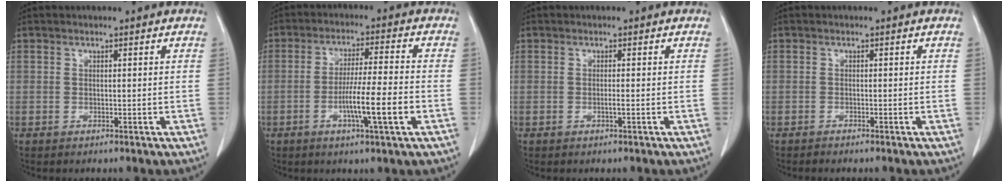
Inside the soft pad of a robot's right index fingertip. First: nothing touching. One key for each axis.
{"total": 9.0, "fx": -2.9, "fy": -0.4, "fz": 8.5, "tx": -0.147, "ty": -0.008, "tz": -0.053}
{"total": 0.7, "fx": -0.2, "fy": -0.1, "fz": 0.7, "tx": -0.014, "ty": 0.000, "tz": -0.004}
{"total": 1.4, "fx": -1.2, "fy": 0.0, "fz": 0.7, "tx": -0.012, "ty": -0.002, "tz": -0.015}